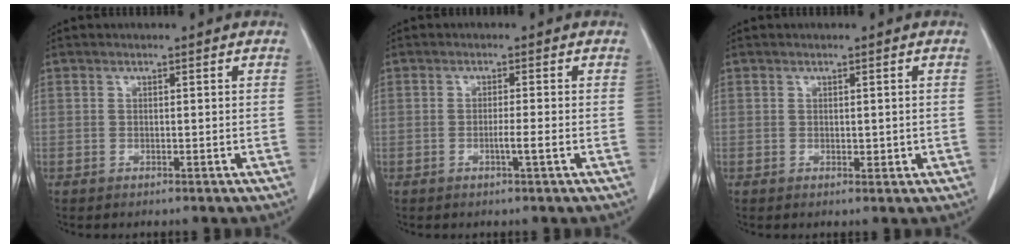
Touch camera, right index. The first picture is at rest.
{"total": 2.1, "force": [-0.7, -0.4, 1.9], "torque": [-0.033, -0.002, -0.013]}
{"total": 1.4, "force": [0.0, 0.8, 1.1], "torque": [-0.012, -0.003, 0.003]}